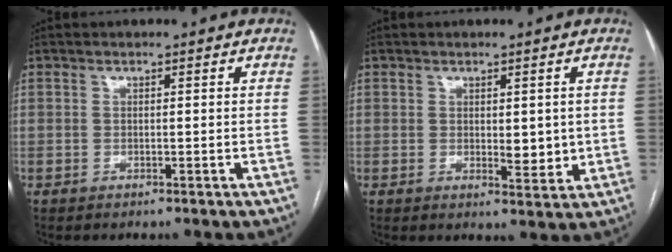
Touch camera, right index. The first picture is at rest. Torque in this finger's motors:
{"motor_torque": [0.26, 0.37, 0.12, 0.07]}